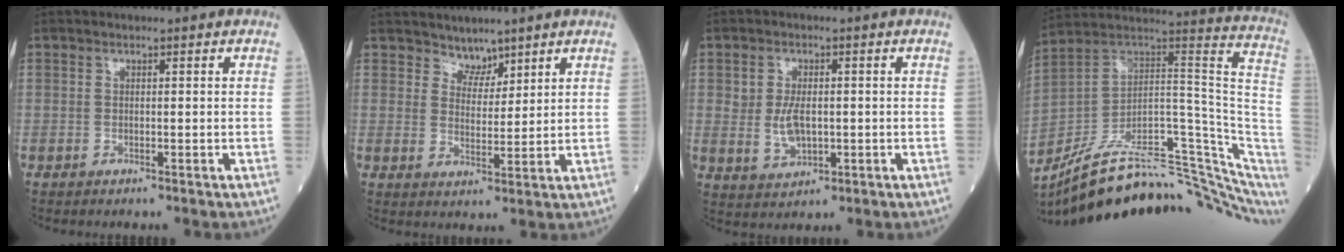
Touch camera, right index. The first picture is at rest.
{"total": 3.1, "force": [2.8, 1.4, 0.2], "torque": [0.002, -0.001, 0.050]}
{"total": 4.5, "force": [-0.2, 2.5, 3.8], "torque": [-0.076, -0.001, 0.005]}
{"total": 26.4, "force": [-19.9, 6.2, 16.2], "torque": [-0.160, 0.052, -0.290]}